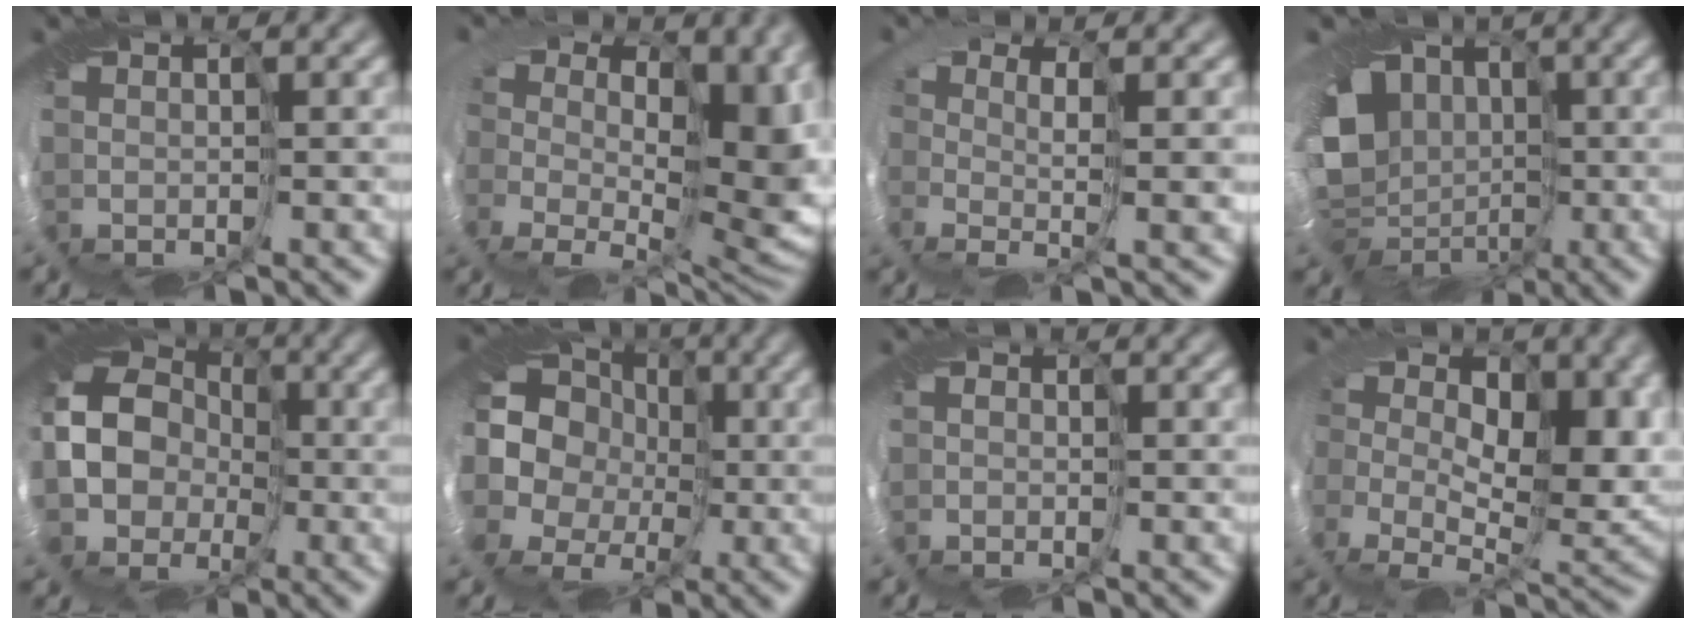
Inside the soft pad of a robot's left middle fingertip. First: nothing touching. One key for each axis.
{"total": 9.1, "fx": 0.7, "fy": 6.4, "fz": 6.4, "tx": -0.084, "ty": -0.061, "tz": 0.022}
{"total": 1.2, "fx": 0.0, "fy": -0.8, "fz": 0.9, "tx": -0.001, "ty": -0.014, "tz": -0.011}
{"total": 10.8, "fx": -1.2, "fy": 9.0, "fz": 5.8, "tx": -0.077, "ty": -0.029, "tz": -0.034}
{"total": 12.2, "fx": -2.6, "fy": 10.9, "fz": 4.9, "tx": -0.107, "ty": -0.013, "tz": -0.084}
{"total": 13.4, "fx": 1.2, "fy": 12.3, "fz": 5.3, "tx": -0.127, "ty": 0.001, "tz": -0.027}
{"total": 1.1, "fx": -0.6, "fy": 0.9, "fz": 0.0, "tx": 0.009, "ty": -0.002, "tz": -0.013}
{"total": 8.8, "fx": 0.8, "fy": 5.8, "fz": 6.6, "tx": -0.083, "ty": -0.039, "tz": 0.012}